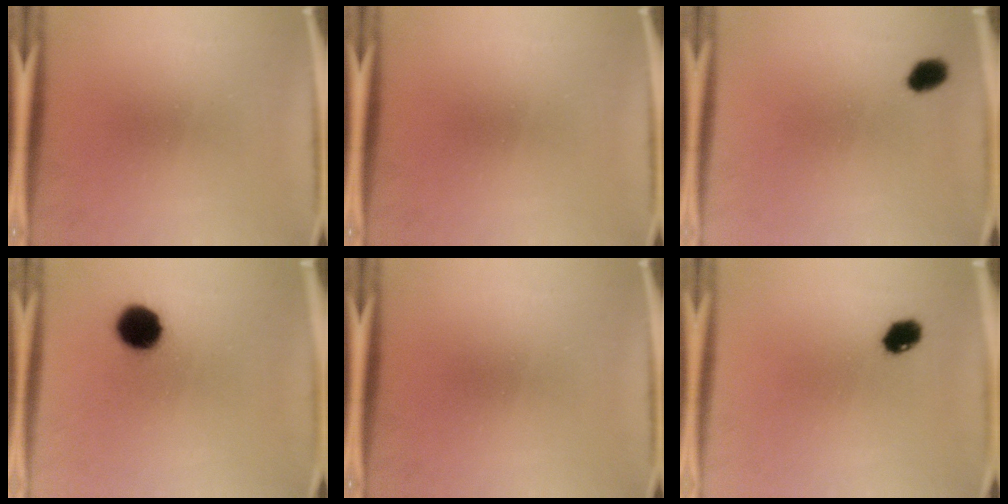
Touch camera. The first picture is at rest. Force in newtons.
{"total": 0.0}
{"total": 3.2}
{"total": 8.9}
{"total": 0.0}
{"total": 4.3}